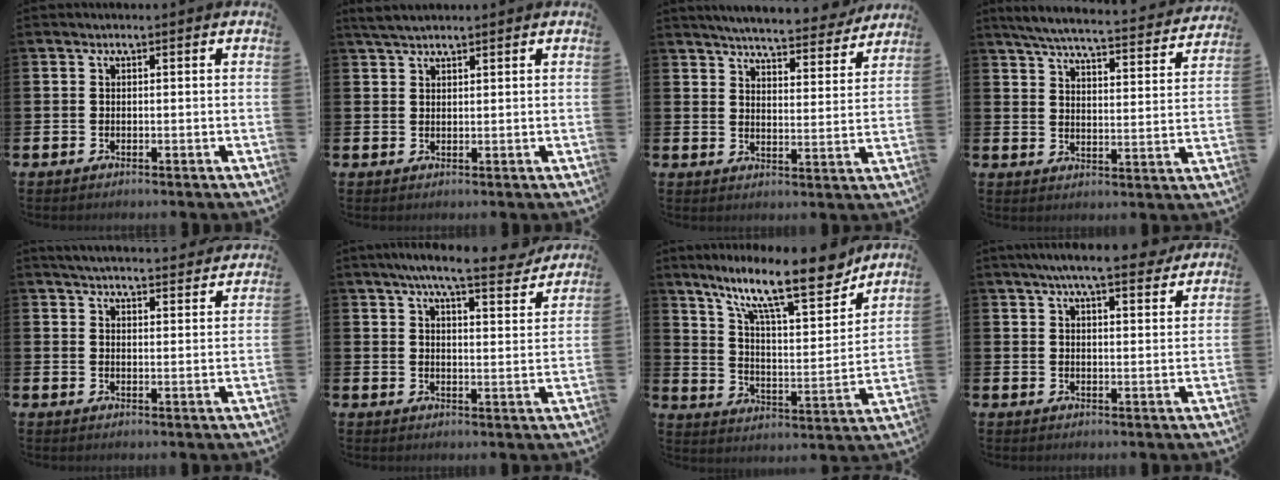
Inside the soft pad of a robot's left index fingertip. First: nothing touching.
{"total": 2.7, "force": [2.3, 0.7, 1.1], "torque": [-0.028, 0.000, 0.044]}
{"total": 5.5, "force": [5.4, 0.4, 1.1], "torque": [-0.034, -0.043, 0.091]}
{"total": 5.7, "force": [5.3, 0.5, 2.0], "torque": [-0.059, -0.040, 0.089]}
{"total": 4.6, "force": [4.5, 0.3, 0.5], "torque": [-0.023, -0.031, 0.081]}
{"total": 7.5, "force": [6.7, 0.7, 3.3], "torque": [-0.068, -0.034, 0.114]}
{"total": 15.7, "force": [12.0, 3.6, 9.3], "torque": [-0.183, -0.064, 0.203]}
{"total": 6.7, "force": [6.1, 0.7, 2.7], "torque": [-0.062, -0.021, 0.108]}